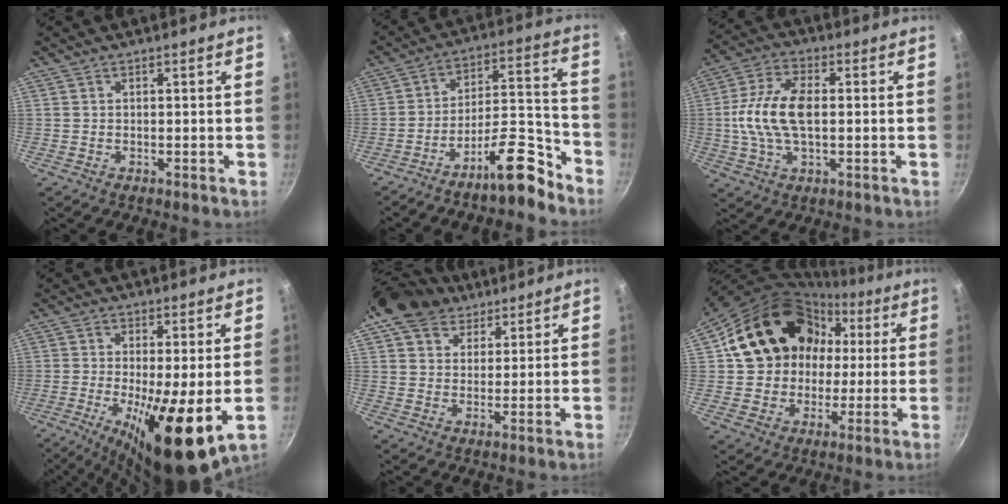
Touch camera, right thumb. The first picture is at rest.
{"total": 12.0, "force": [-9.0, 3.2, 7.3], "torque": [-0.093, 0.098, -0.143]}
{"total": 12.3, "force": [0.1, 6.6, 10.3], "torque": [-0.200, 0.022, -0.006]}
{"total": 14.7, "force": [-2.2, 3.8, 14.0], "torque": [-0.227, -0.025, -0.029]}
{"total": 11.4, "force": [7.9, 7.6, 3.1], "torque": [-0.031, 0.000, 0.136]}
{"total": 20.9, "force": [4.1, 17.6, 10.6], "torque": [-0.155, 0.045, 0.078]}